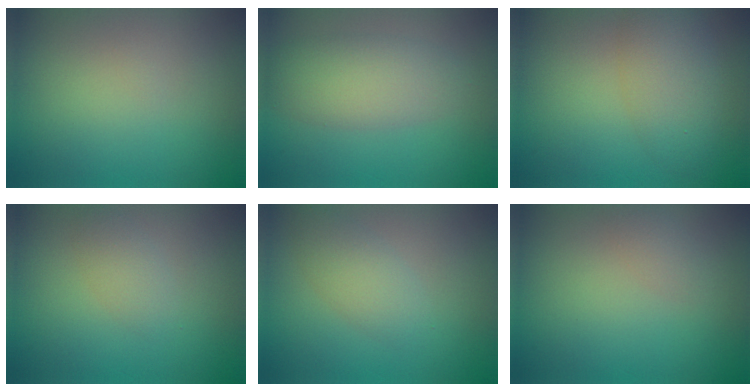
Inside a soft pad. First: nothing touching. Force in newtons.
{"total": 4.5, "press": 4.5, "slide": 0.2}
{"total": 4.4, "press": 4.3, "slide": 0.2}
{"total": 1.7, "press": 1.7, "slide": 0.1}
{"total": 2.5, "press": 2.5, "slide": 0.0}
{"total": 1.0, "press": 1.0, "slide": 0.1}